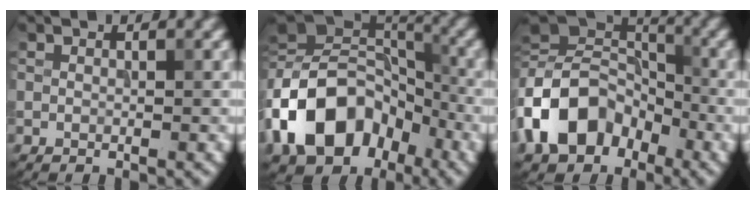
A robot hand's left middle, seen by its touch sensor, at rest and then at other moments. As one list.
[{"total": 13.6, "force": [-5.4, 9.4, 8.3], "torque": [-0.161, 0.009, -0.111]}, {"total": 11.0, "force": [-4.3, 7.8, 6.4], "torque": [-0.126, 0.007, -0.099]}]